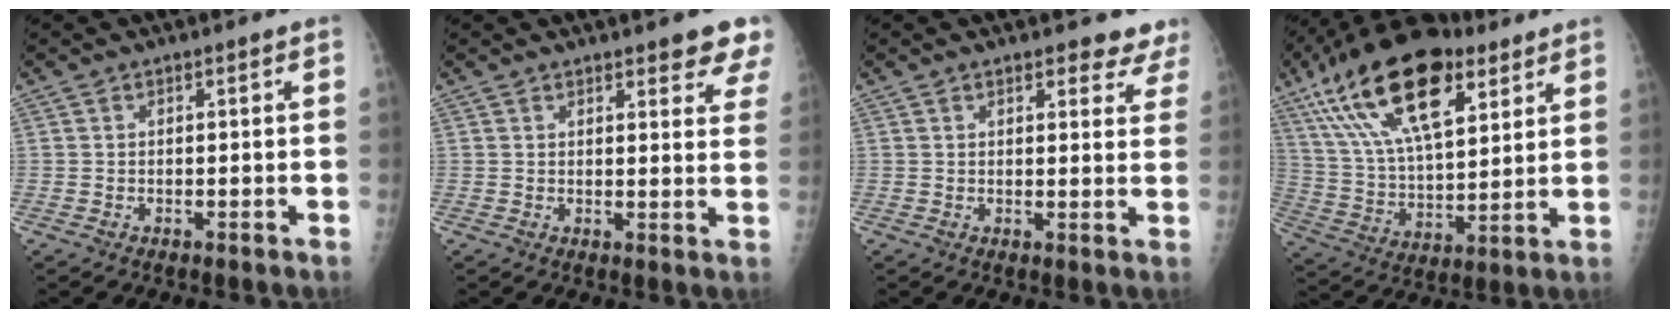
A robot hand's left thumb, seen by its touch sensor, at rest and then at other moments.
{"total": 7.8, "force": [6.2, 2.2, 4.3], "torque": [-0.018, -0.027, 0.061]}
{"total": 6.4, "force": [5.5, 2.5, 1.9], "torque": [0.019, -0.025, 0.049]}
{"total": 24.2, "force": [12.5, 10.9, 17.7], "torque": [-0.304, -0.023, 0.224]}